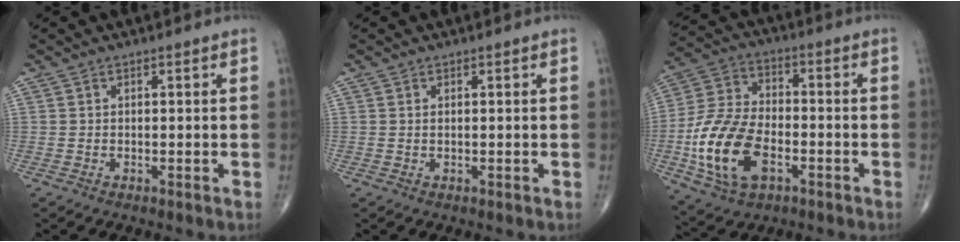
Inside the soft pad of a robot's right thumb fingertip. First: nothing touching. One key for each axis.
{"total": 0.0}
{"total": 17.2, "fx": -5.1, "fy": 10.2, "fz": 13.0, "tx": -0.253, "ty": 0.019, "tz": -0.095}